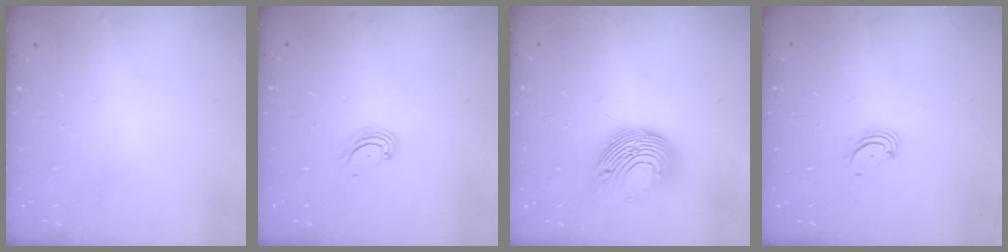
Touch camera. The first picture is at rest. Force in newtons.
{"total": 3.8, "press": 3.8, "slide": 0.5}
{"total": 14.2, "press": 14.2, "slide": 0.0}
{"total": 3.0, "press": 3.0, "slide": 0.3}